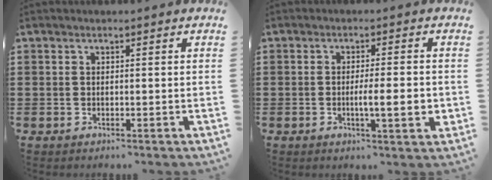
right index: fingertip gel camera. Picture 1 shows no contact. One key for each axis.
{"total": 5.3, "fx": -0.9, "fy": 0.7, "fz": 5.1, "tx": -0.078, "ty": -0.006, "tz": -0.017}